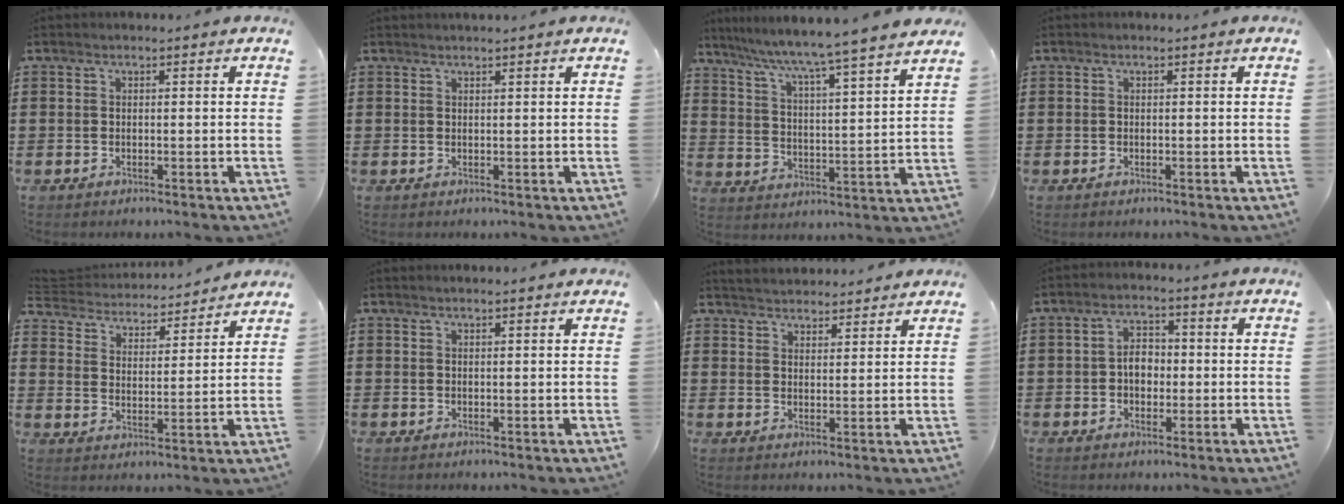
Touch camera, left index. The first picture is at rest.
{"total": 0.8, "force": [0.8, -0.1, 0.2], "torque": [-0.003, -0.002, 0.016]}
{"total": 5.5, "force": [4.7, -1.4, 2.5], "torque": [-0.070, -0.048, 0.068]}
{"total": 0.0}
{"total": 4.1, "force": [4.0, 0.4, 0.0], "torque": [-0.026, -0.028, 0.065]}
{"total": 0.7, "force": [0.7, 0.0, 0.3], "torque": [-0.006, -0.002, 0.013]}
{"total": 3.1, "force": [3.1, 0.2, -0.4], "torque": [-0.003, -0.009, 0.057]}
{"total": 3.8, "force": [-0.4, 2.6, 2.7], "torque": [-0.048, 0.004, -0.012]}